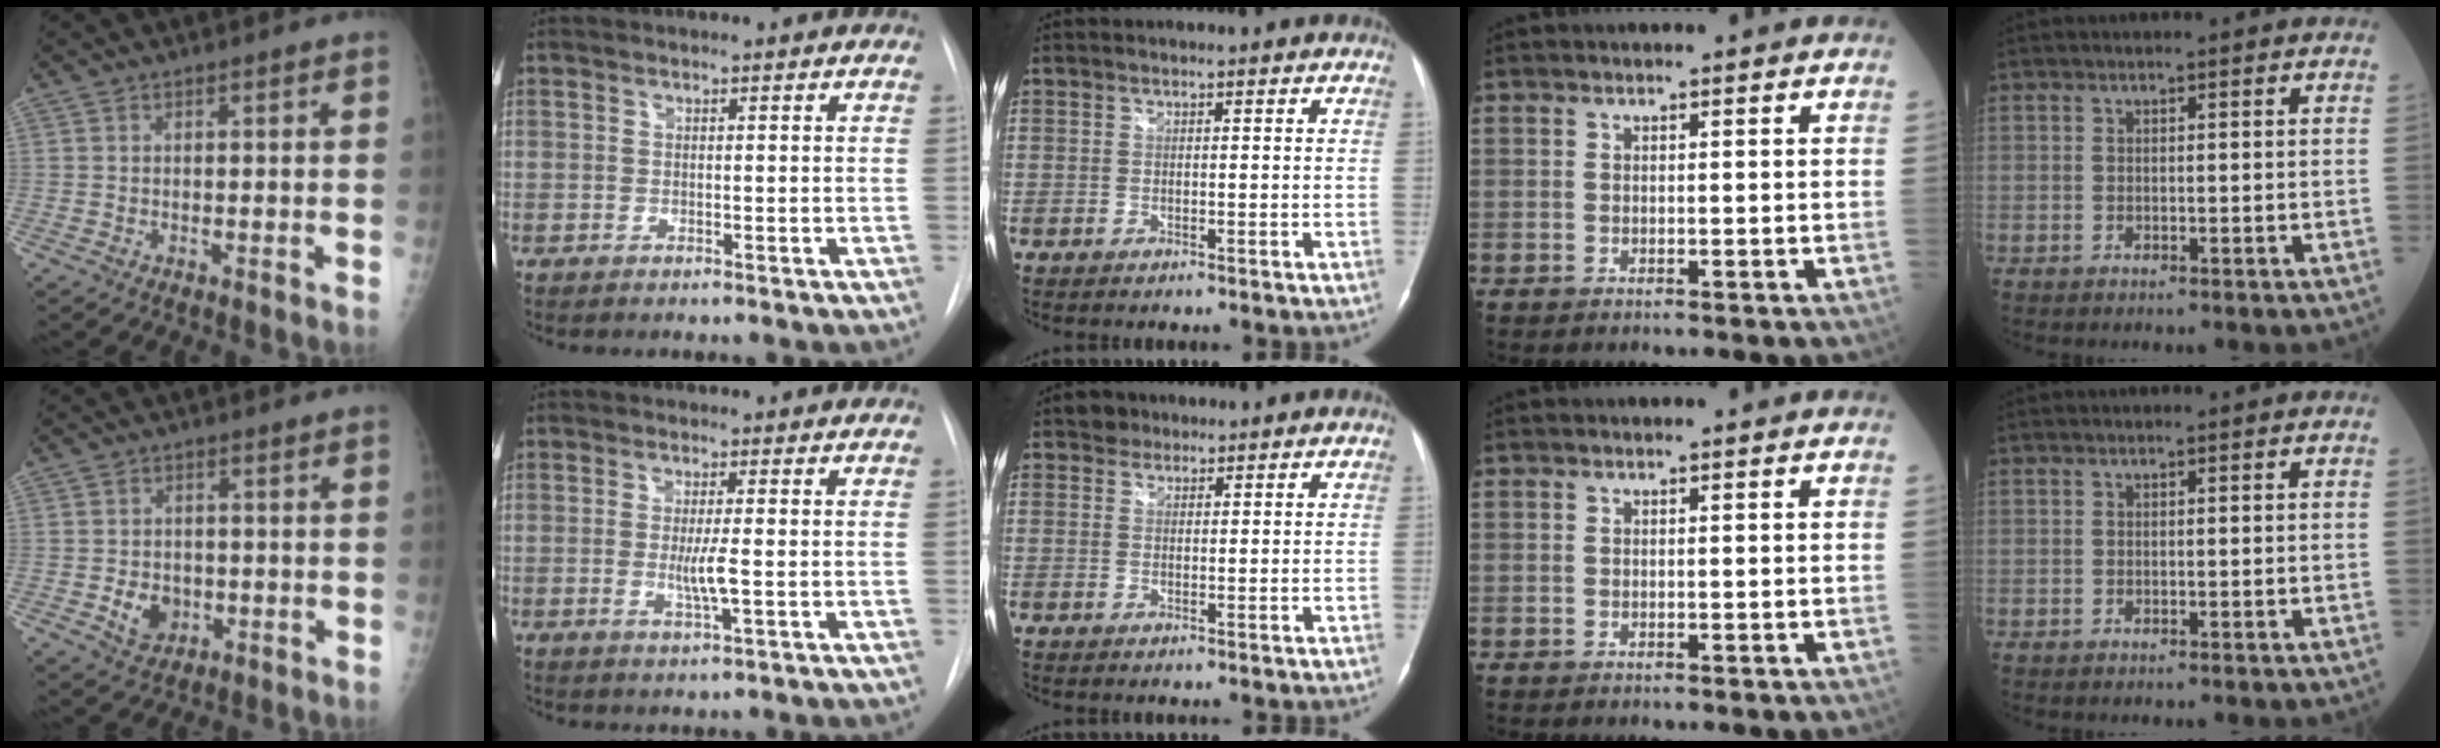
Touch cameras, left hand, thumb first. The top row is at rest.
{"thumb": {"total": 5.2, "force": [-1.1, 4.2, 2.8], "torque": [-0.029, 0.003, -0.010]}, "index": {"total": 3.4, "force": [-0.4, 0.0, 3.4], "torque": [-0.066, -0.008, -0.007]}, "middle": {"total": 1.9, "force": [1.4, 1.4, 0.1], "torque": [0.000, 0.007, 0.017]}}